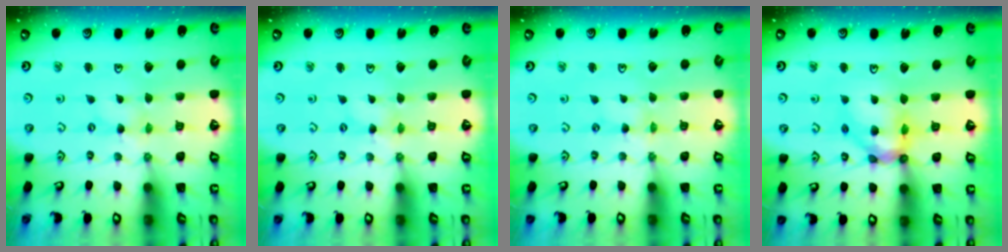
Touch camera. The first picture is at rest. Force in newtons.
{"total": 0.7, "press": 0.7, "slide": 0.2}
{"total": 0.0}
{"total": 12.9, "press": 12.8, "slide": 1.5}